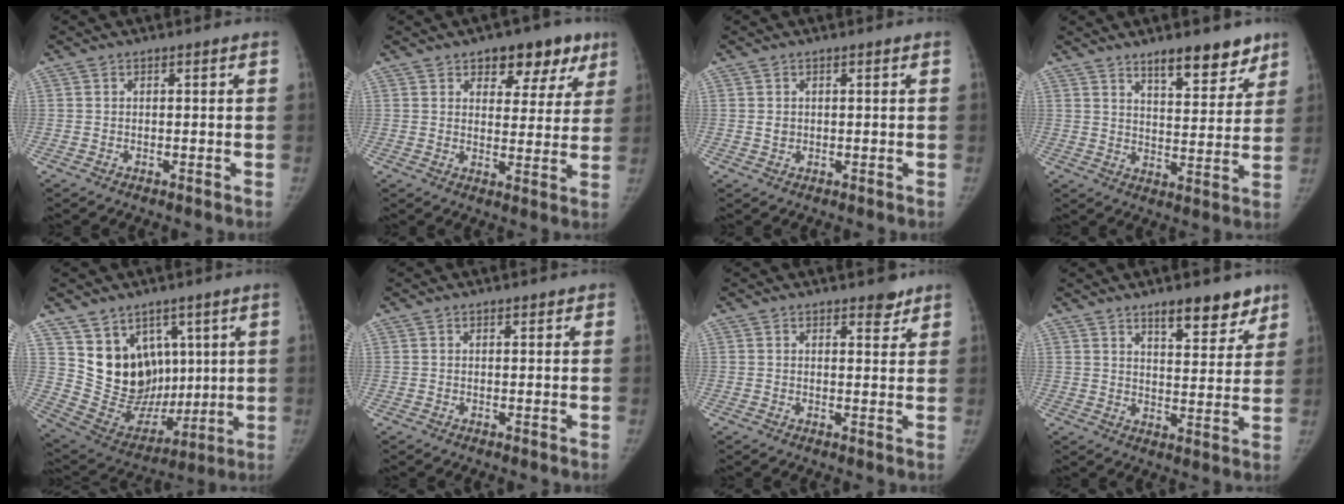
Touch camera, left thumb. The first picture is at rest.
{"total": 11.0, "force": [6.5, 6.4, 6.1], "torque": [-0.024, -0.023, 0.083]}
{"total": 1.2, "force": [0.3, 1.0, 0.6], "torque": [-0.007, -0.001, 0.007]}
{"total": 11.0, "force": [8.0, 4.0, 6.4], "torque": [-0.054, -0.052, 0.120]}
{"total": 15.6, "force": [6.0, 12.0, 8.0], "torque": [-0.086, -0.032, 0.142]}
{"total": 0.8, "force": [0.6, 0.5, 0.4], "torque": [-0.002, -0.002, 0.004]}
{"total": 3.4, "force": [2.6, 1.5, 1.6], "torque": [-0.004, -0.017, 0.034]}
{"total": 9.9, "force": [7.0, 3.8, 5.8], "torque": [-0.046, -0.044, 0.103]}